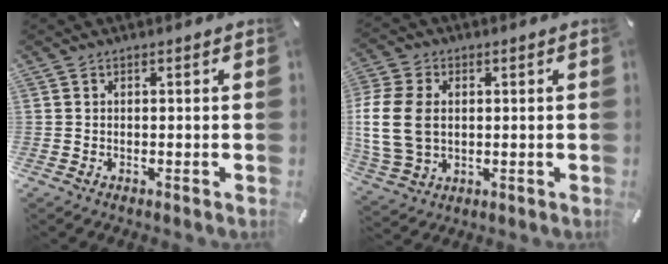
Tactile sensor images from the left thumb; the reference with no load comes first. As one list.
[{"total": 12.4, "force": [0.8, 9.4, 8.0], "torque": [-0.198, 0.010, 0.015]}]